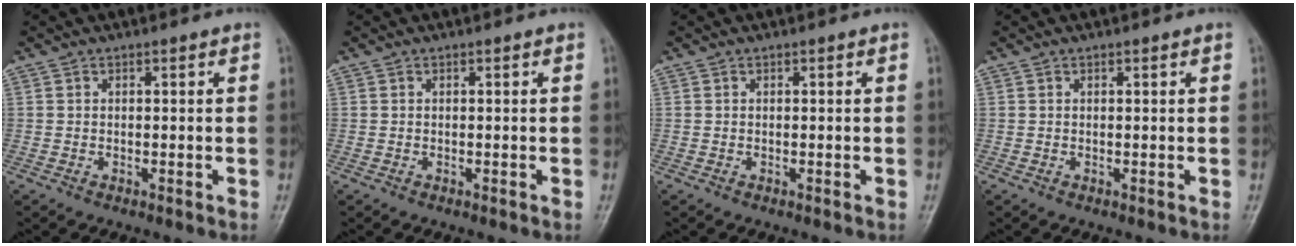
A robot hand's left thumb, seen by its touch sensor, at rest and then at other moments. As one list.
[{"total": 0.0}, {"total": 0.0}, {"total": 0.0}]